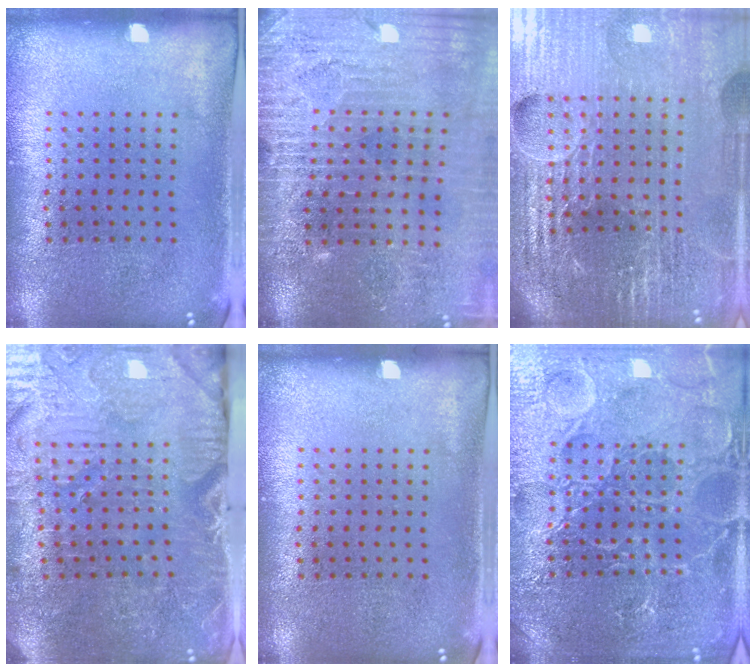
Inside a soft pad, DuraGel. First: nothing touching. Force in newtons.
{"total": 3.4, "press": 3.2, "slide": 1.2}
{"total": 6.4, "press": 5.6, "slide": 3.0}
{"total": 3.8, "press": 3.8, "slide": 0.5}
{"total": 0.0}
{"total": 5.0, "press": 4.9, "slide": 0.7}